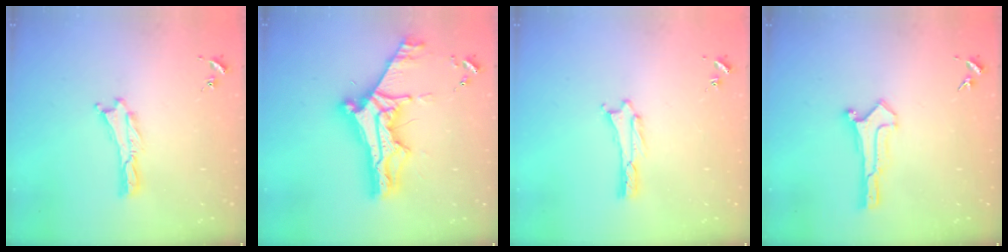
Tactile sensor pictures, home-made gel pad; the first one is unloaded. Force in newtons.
{"total": 11.7, "press": 11.6, "slide": 1.2}
{"total": 1.1, "press": 1.1, "slide": 0.1}
{"total": 0.6, "press": 0.6, "slide": 0.0}